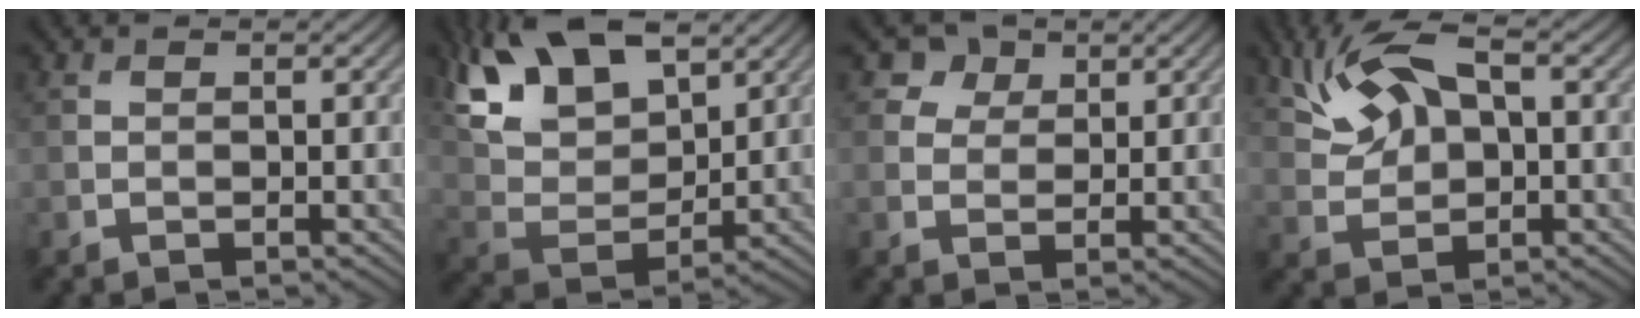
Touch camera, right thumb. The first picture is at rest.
{"total": 14.3, "force": [9.3, 6.5, 8.6], "torque": [-0.200, 0.017, 0.155]}
{"total": 3.1, "force": [1.8, 2.4, 0.8], "torque": [-0.018, -0.002, 0.036]}
{"total": 8.7, "force": [2.9, 4.9, 6.6], "torque": [-0.141, 0.019, 0.050]}